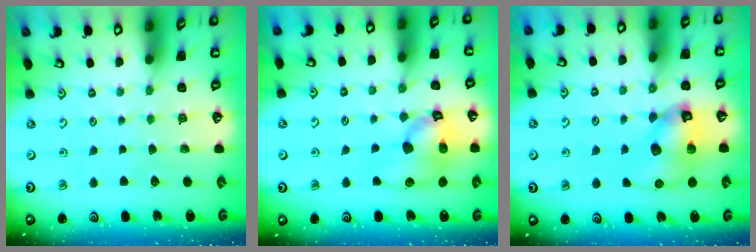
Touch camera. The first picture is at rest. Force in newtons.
{"total": 13.4, "press": 13.2, "slide": 2.0}
{"total": 10.4, "press": 10.3, "slide": 1.6}